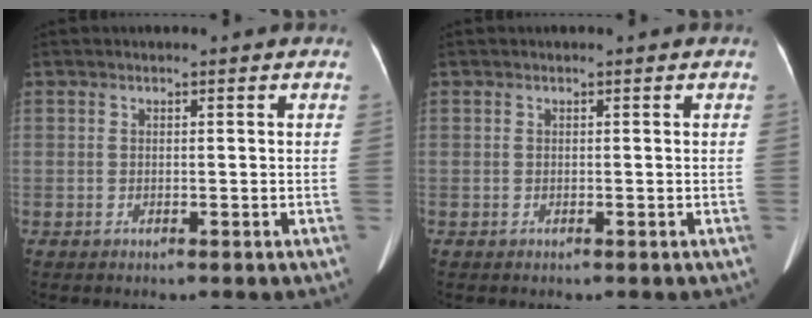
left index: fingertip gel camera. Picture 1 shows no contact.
{"total": 0.0}